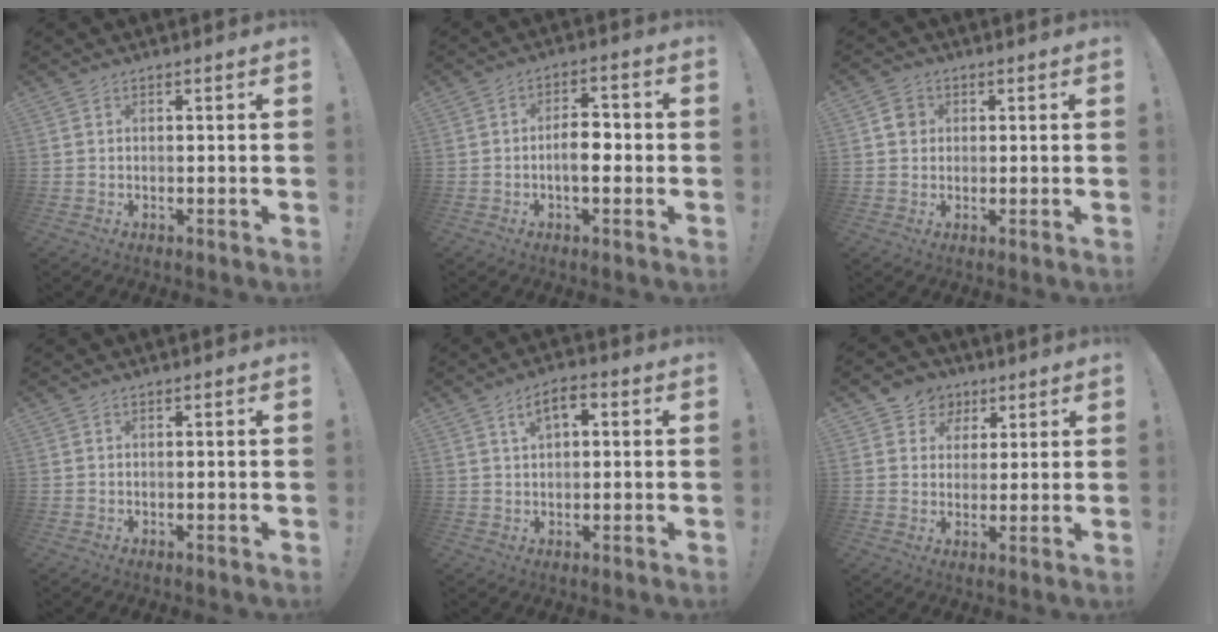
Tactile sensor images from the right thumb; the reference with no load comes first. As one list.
[{"total": 7.4, "force": [-1.6, 3.9, 6.1], "torque": [-0.102, 0.015, -0.030]}, {"total": 4.1, "force": [0.7, 3.8, 1.5], "torque": [-0.010, 0.003, 0.012]}, {"total": 0.0}, {"total": 5.3, "force": [1.8, 2.9, 4.1], "torque": [-0.056, 0.000, 0.028]}, {"total": 6.7, "force": [1.9, 6.4, 1.0], "torque": [-0.007, -0.007, 0.041]}]